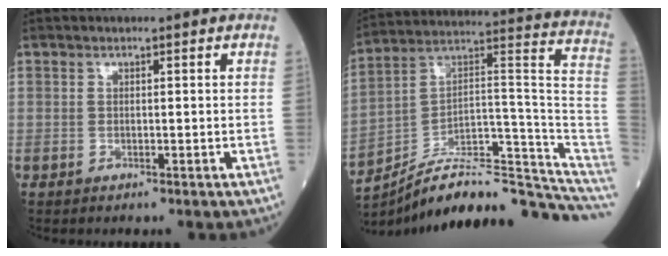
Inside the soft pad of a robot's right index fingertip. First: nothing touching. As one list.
[{"total": 21.9, "force": [-19.3, 3.0, 10.1], "torque": [-0.091, 0.064, -0.287]}]